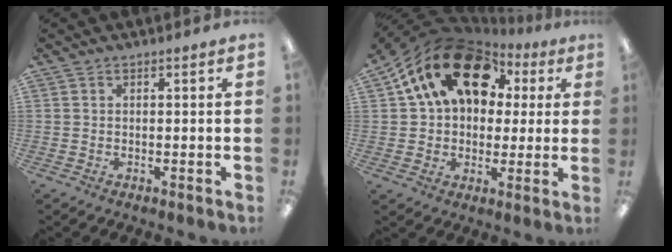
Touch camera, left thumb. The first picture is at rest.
{"total": 20.3, "force": [8.6, 14.1, 11.8], "torque": [-0.223, -0.027, 0.153]}